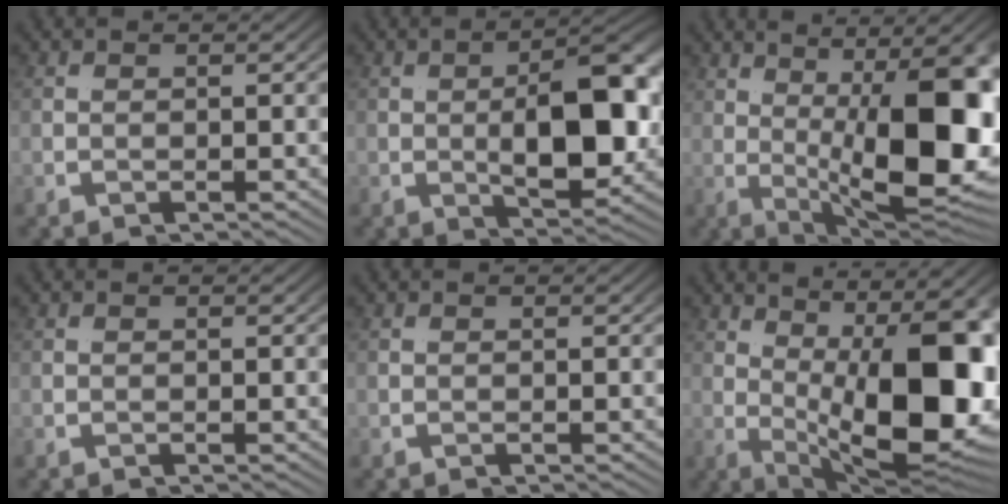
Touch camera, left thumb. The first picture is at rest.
{"total": 8.3, "force": [-0.9, 2.0, 8.0], "torque": [-0.121, 0.008, -0.014]}
{"total": 12.9, "force": [-0.7, 3.2, 12.4], "torque": [-0.188, -0.008, 0.007]}
{"total": 0.0}
{"total": 0.0}
{"total": 15.3, "force": [-1.4, 5.3, 14.3], "torque": [-0.218, -0.023, 0.002]}